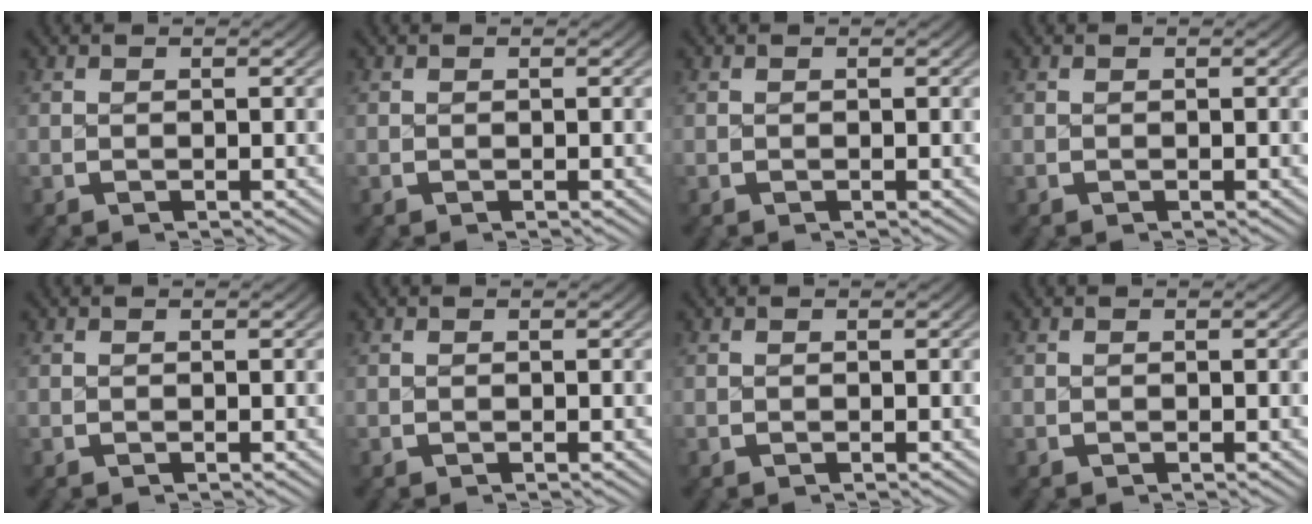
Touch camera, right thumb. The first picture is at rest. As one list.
[{"total": 0.0}, {"total": 0.0}, {"total": 0.0}, {"total": 0.0}, {"total": 0.0}, {"total": 0.0}, {"total": 0.0}]